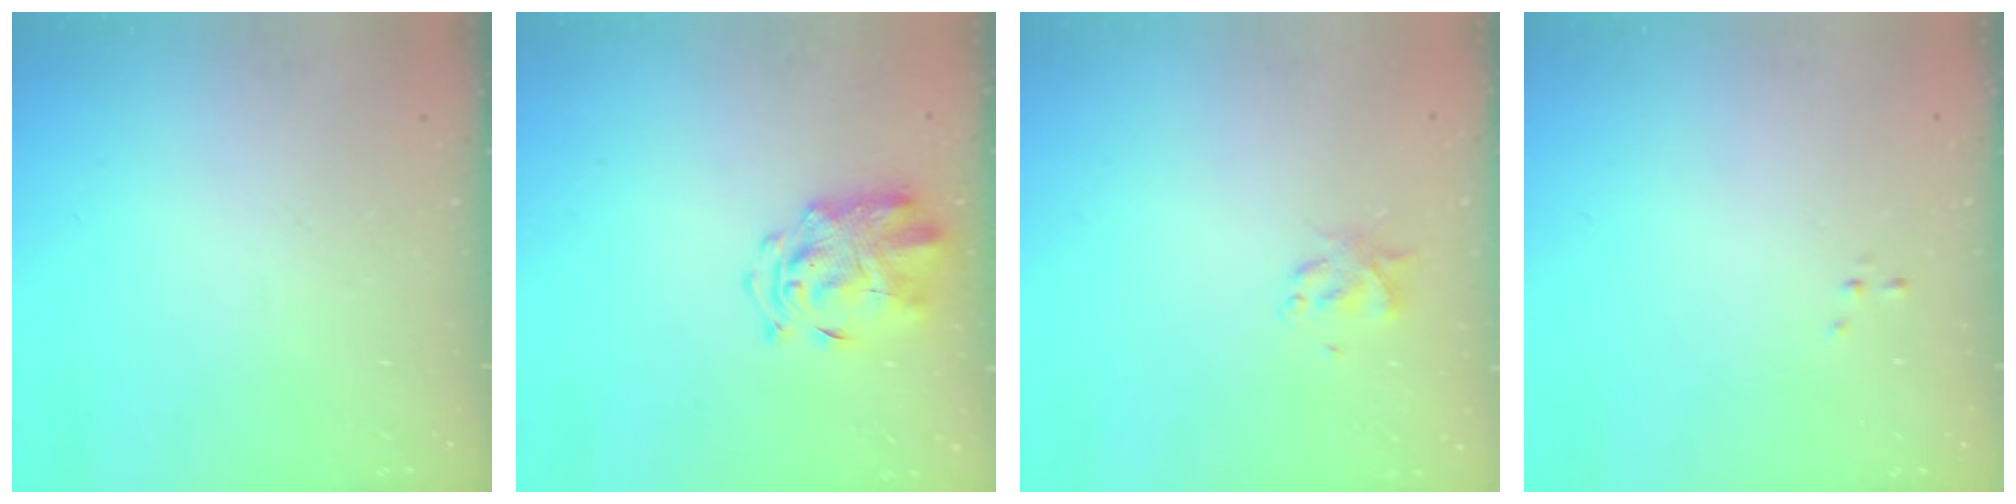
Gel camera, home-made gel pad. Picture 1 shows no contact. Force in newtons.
{"total": 3.1, "press": 3.0, "slide": 1.0}
{"total": 2.0, "press": 1.9, "slide": 0.5}
{"total": 0.0}